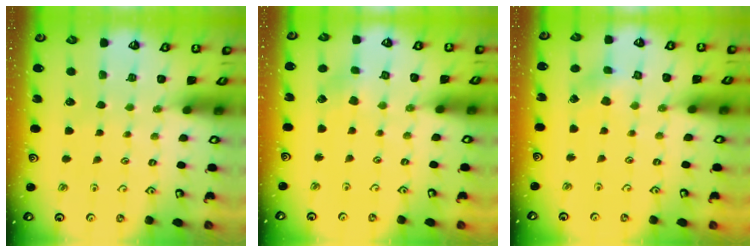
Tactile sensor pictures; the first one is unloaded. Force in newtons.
{"total": 2.1, "press": 2.1, "slide": 0.3}
{"total": 3.5, "press": 3.5, "slide": 0.2}